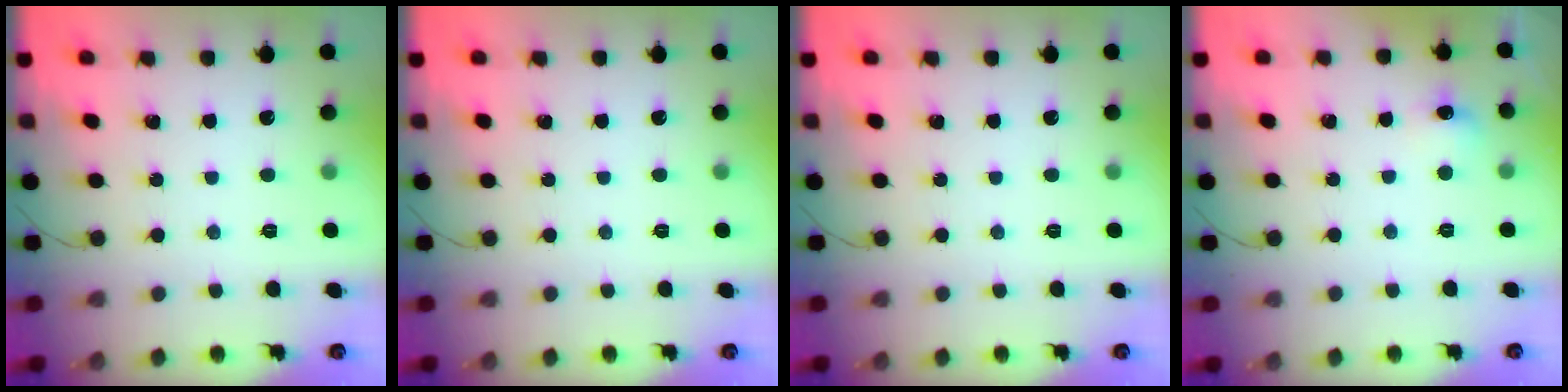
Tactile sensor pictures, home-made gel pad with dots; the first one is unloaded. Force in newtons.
{"total": 0.0}
{"total": 0.0}
{"total": 5.8, "press": 5.6, "slide": 1.7}